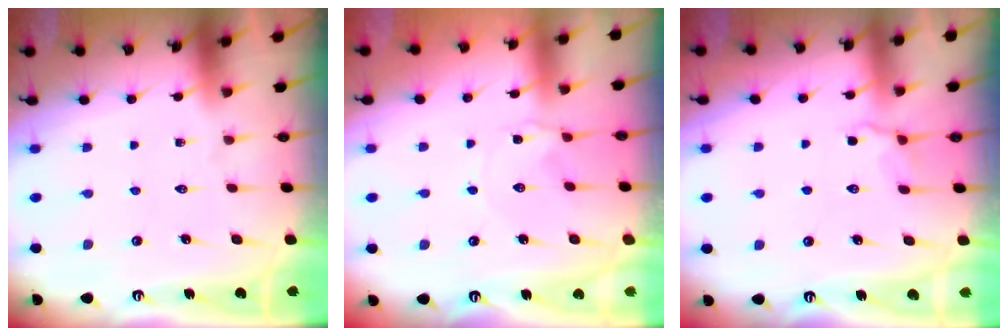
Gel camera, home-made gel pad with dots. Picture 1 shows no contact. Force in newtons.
{"total": 0.0}
{"total": 3.1, "press": 2.6, "slide": 1.6}